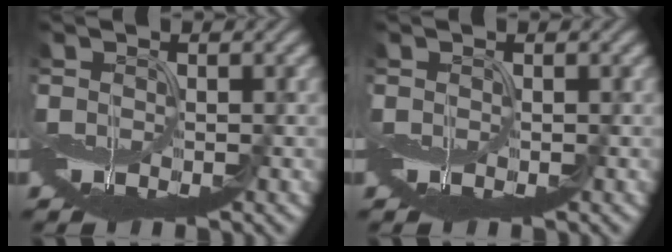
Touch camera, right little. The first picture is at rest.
{"total": 0.0}